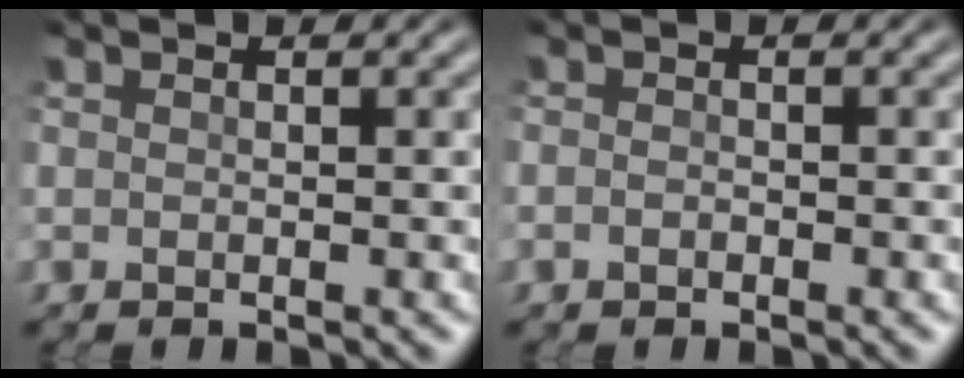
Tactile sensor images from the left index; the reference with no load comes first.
{"total": 0.6, "force": [-0.4, 0.4, 0.3], "torque": [-0.006, 0.003, -0.009]}